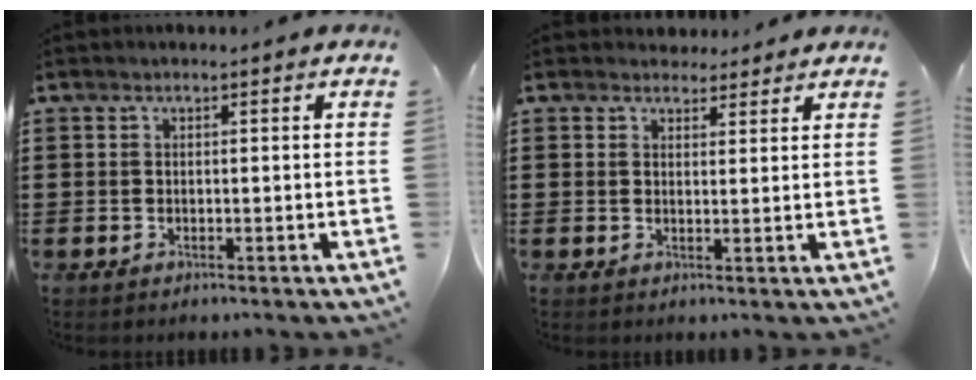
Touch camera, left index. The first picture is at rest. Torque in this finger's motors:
{"motor_torque": [2.14, 0.00, 0.06, -0.04]}